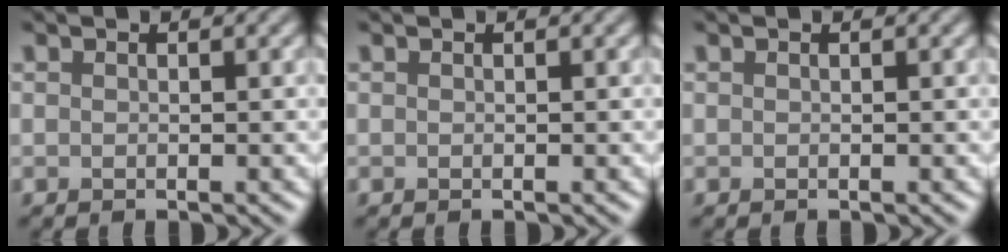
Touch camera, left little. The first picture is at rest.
{"total": 0.0}
{"total": 0.0}